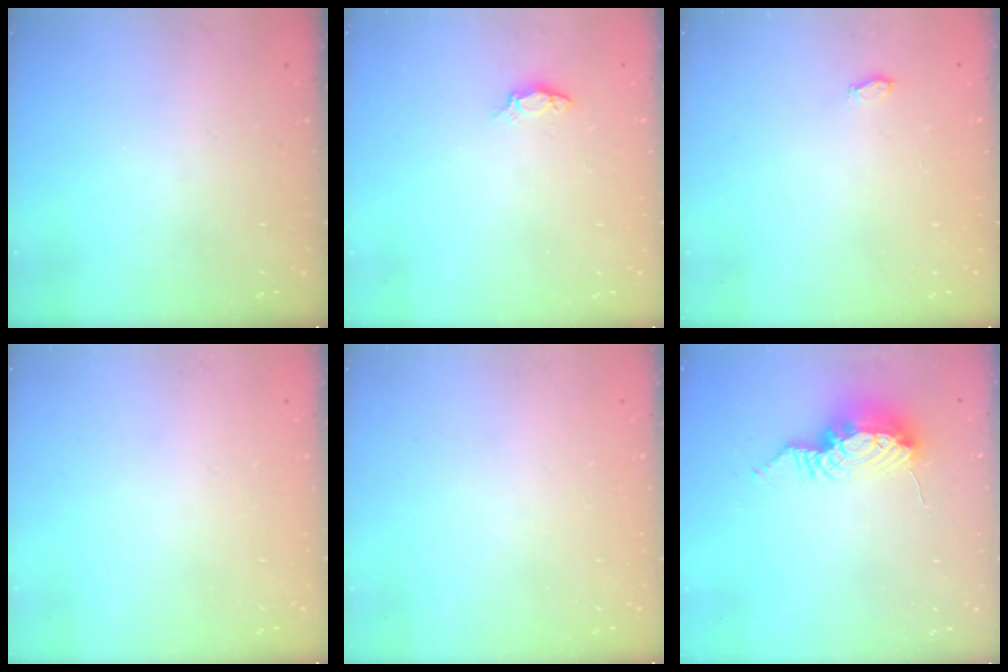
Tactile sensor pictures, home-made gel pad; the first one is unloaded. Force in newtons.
{"total": 4.1, "press": 4.1, "slide": 0.5}
{"total": 3.0, "press": 2.8, "slide": 1.2}
{"total": 0.0}
{"total": 0.0}
{"total": 15.7, "press": 11.6, "slide": 10.6}